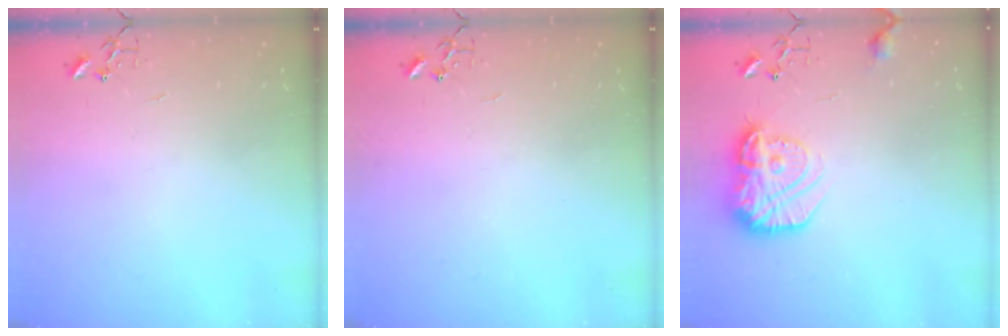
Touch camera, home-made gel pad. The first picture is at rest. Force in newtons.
{"total": 0.0}
{"total": 17.2, "press": 17.2, "slide": 1.1}